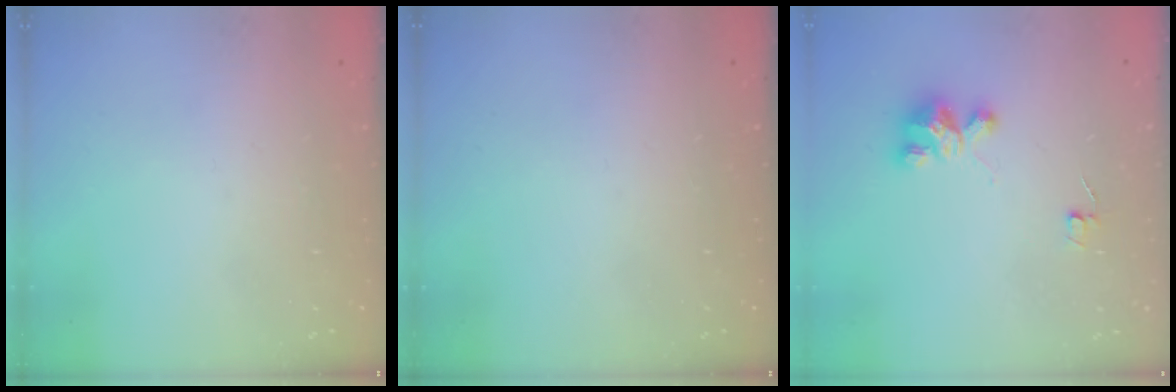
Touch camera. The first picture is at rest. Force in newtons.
{"total": 0.0}
{"total": 4.0, "press": 4.0, "slide": 0.2}